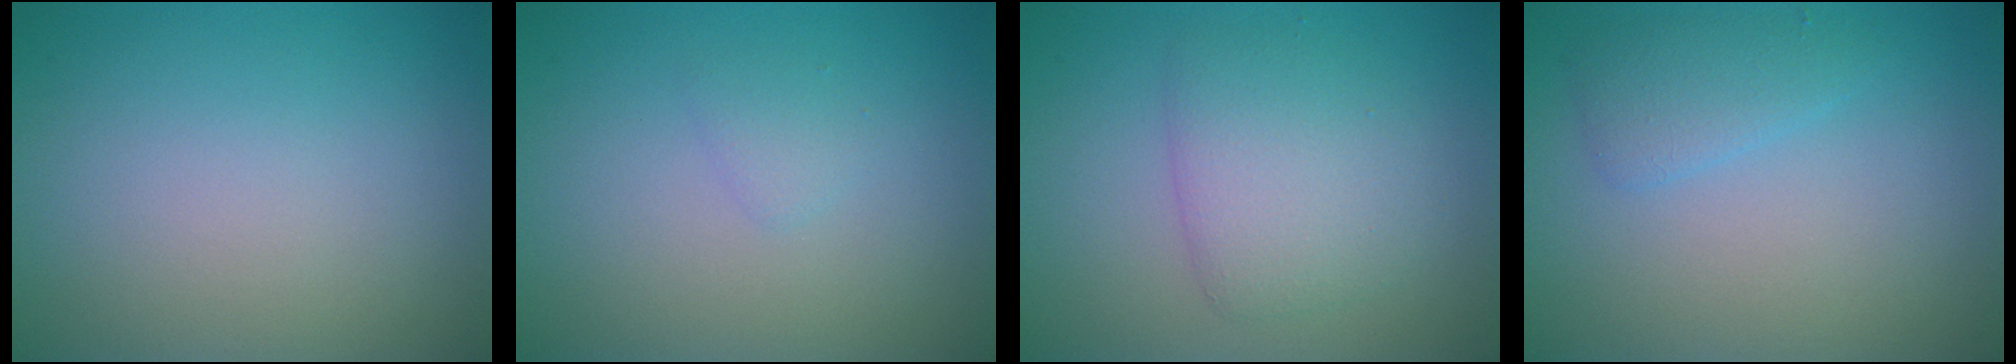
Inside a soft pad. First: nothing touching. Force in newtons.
{"total": 0.8, "press": 0.8, "slide": 0.1}
{"total": 3.9, "press": 3.8, "slide": 0.2}
{"total": 1.9, "press": 1.9, "slide": 0.2}